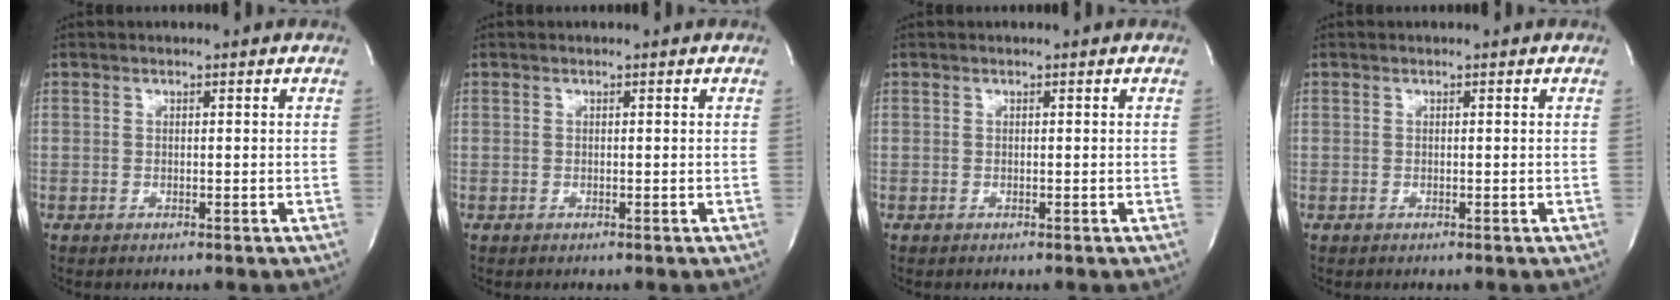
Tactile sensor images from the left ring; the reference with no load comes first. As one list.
[{"total": 0.0}, {"total": 0.0}, {"total": 0.0}]